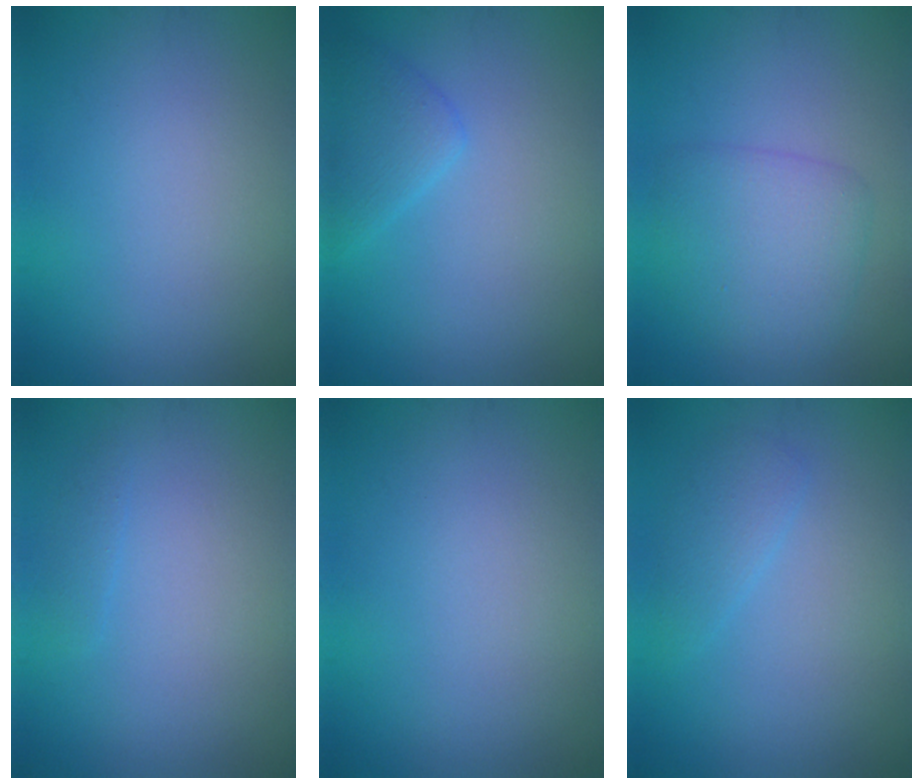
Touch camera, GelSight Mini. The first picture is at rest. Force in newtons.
{"total": 2.3, "press": 2.3, "slide": 0.1}
{"total": 4.3, "press": 4.3, "slide": 0.1}
{"total": 0.7, "press": 0.7, "slide": 0.0}
{"total": 0.0}
{"total": 1.6, "press": 1.6, "slide": 0.2}